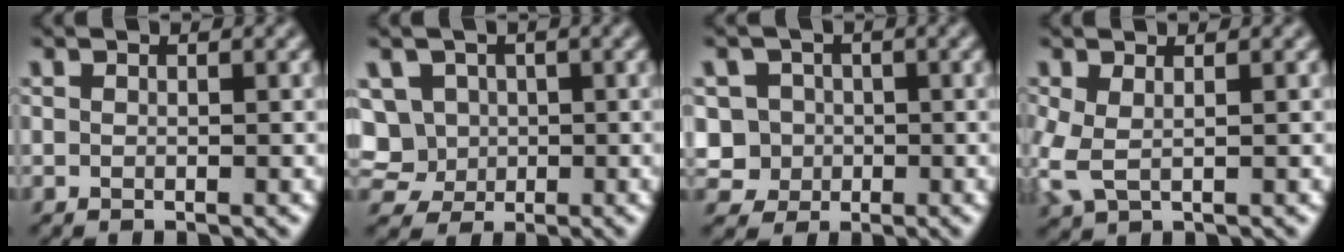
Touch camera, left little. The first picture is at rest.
{"total": 7.5, "force": [0.5, 6.7, 3.2], "torque": [-0.071, 0.030, -0.018]}
{"total": 4.7, "force": [-0.3, 4.5, 1.4], "torque": [-0.015, 0.025, -0.018]}
{"total": 3.2, "force": [-0.3, 1.7, 2.7], "torque": [-0.088, -0.002, -0.005]}